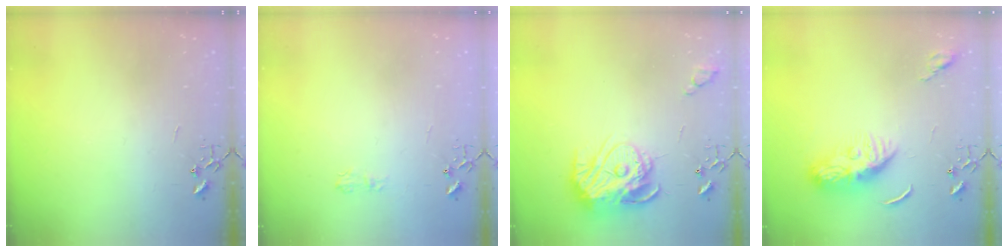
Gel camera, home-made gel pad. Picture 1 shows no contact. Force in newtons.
{"total": 5.0, "press": 5.0, "slide": 0.6}
{"total": 16.3, "press": 16.2, "slide": 1.6}
{"total": 10.3, "press": 10.2, "slide": 0.9}